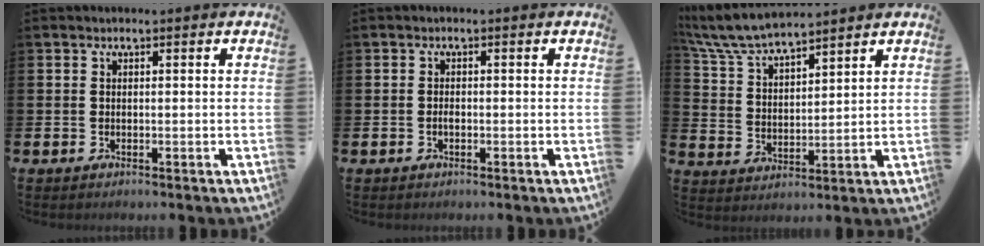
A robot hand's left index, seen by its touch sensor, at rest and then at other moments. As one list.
[{"total": 0.9, "force": [-0.3, 0.4, 0.7], "torque": [-0.013, -0.001, -0.007]}, {"total": 7.3, "force": [6.9, 0.9, 2.1], "torque": [-0.069, -0.034, 0.124]}]